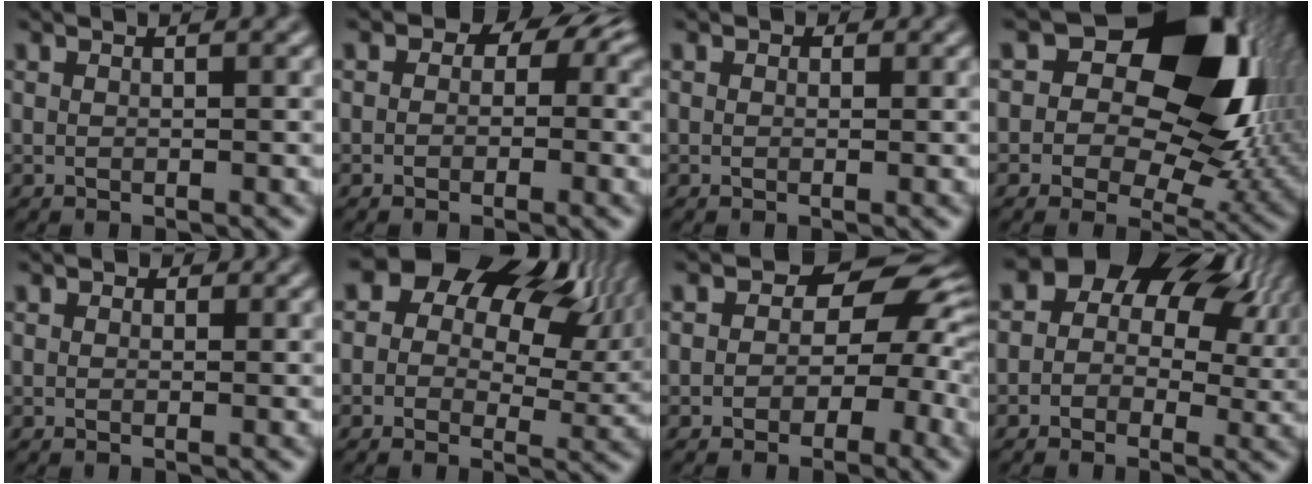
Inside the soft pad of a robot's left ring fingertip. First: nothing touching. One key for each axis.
{"total": 7.2, "fx": 1.4, "fy": 5.8, "fz": 4.1, "tx": -0.040, "ty": 0.030, "tz": -0.015}
{"total": 1.9, "fx": 0.7, "fy": 1.5, "fz": 0.9, "tx": -0.004, "ty": 0.014, "tz": -0.011}
{"total": 16.1, "fx": 3.5, "fy": 10.5, "fz": 11.7, "tx": -0.141, "ty": 0.006, "tz": 0.062}
{"total": 2.2, "fx": 0.9, "fy": 1.7, "fz": 1.1, "tx": -0.005, "ty": 0.014, "tz": -0.009}
{"total": 16.8, "fx": 6.8, "fy": 11.3, "fz": 10.4, "tx": -0.165, "ty": 0.060, "tz": 0.117}
{"total": 7.8, "fx": 0.2, "fy": 5.8, "fz": 5.2, "tx": -0.039, "ty": 0.004, "tz": -0.009}
{"total": 11.5, "fx": 4.8, "fy": 7.9, "fz": 6.7, "tx": -0.073, "ty": 0.056, "tz": 0.054}